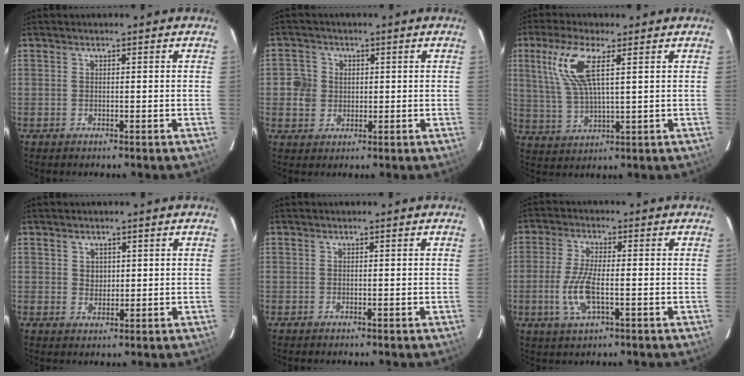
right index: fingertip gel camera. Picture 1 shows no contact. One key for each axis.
{"total": 4.5, "fx": 0.2, "fy": 4.4, "fz": 0.9, "tx": -0.006, "ty": 0.016, "tz": 0.003}
{"total": 10.3, "fx": 4.0, "fy": 2.8, "fz": 9.0, "tx": -0.194, "ty": 0.008, "tz": 0.088}
{"total": 2.4, "fx": 1.0, "fy": 2.1, "fz": 0.8, "tx": -0.008, "ty": 0.004, "tz": 0.019}
{"total": 0.0}
{"total": 7.8, "fx": -2.0, "fy": 2.5, "fz": 7.1, "tx": -0.153, "ty": -0.005, "tz": -0.041}